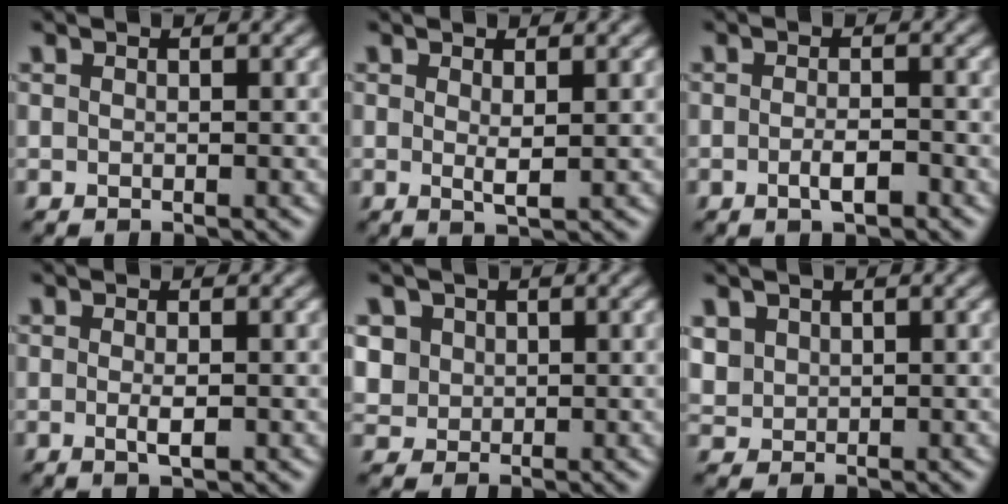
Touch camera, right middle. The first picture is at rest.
{"total": 1.3, "force": [0.4, 0.2, 1.3], "torque": [-0.023, -0.005, 0.007]}
{"total": 1.9, "force": [-0.8, 0.6, 1.6], "torque": [-0.030, -0.003, -0.016]}
{"total": 1.5, "force": [-0.2, 0.3, 1.5], "torque": [-0.028, -0.006, -0.004]}
{"total": 3.3, "force": [1.3, 2.9, 1.1], "torque": [-0.040, 0.006, 0.037]}
{"total": 1.8, "force": [0.9, 1.5, 0.5], "torque": [-0.017, -0.002, 0.022]}